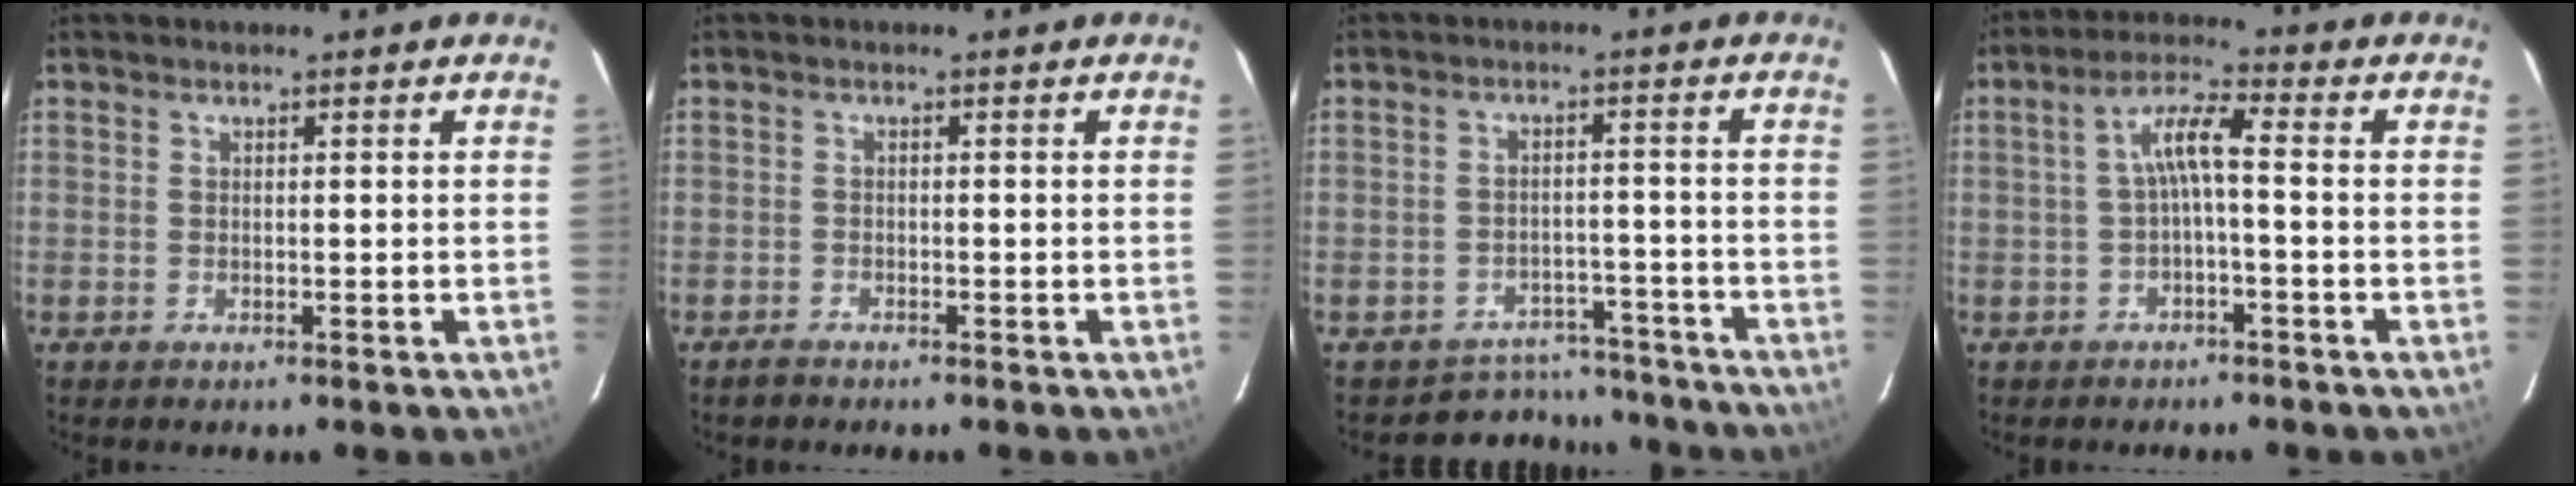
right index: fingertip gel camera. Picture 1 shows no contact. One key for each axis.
{"total": 1.3, "fx": -1.2, "fy": 0.4, "fz": 0.2, "tx": -0.010, "ty": 0.000, "tz": -0.022}
{"total": 9.1, "fx": -8.1, "fy": 4.2, "fz": 0.0, "tx": -0.001, "ty": 0.037, "tz": -0.101}
{"total": 5.0, "fx": -1.0, "fy": 0.6, "fz": 4.9, "tx": -0.103, "ty": 0.014, "tz": -0.017}